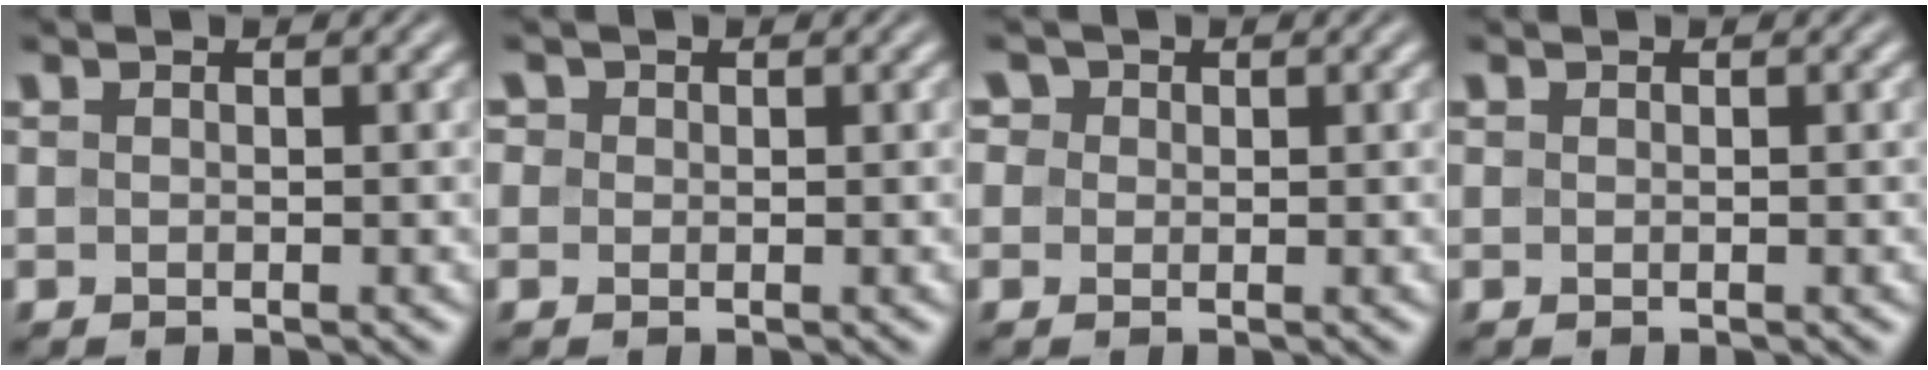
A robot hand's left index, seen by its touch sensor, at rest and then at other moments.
{"total": 1.1, "force": [0.5, 1.0, 0.3], "torque": [0.000, 0.001, -0.006]}
{"total": 2.5, "force": [1.3, 2.0, 0.9], "torque": [-0.021, 0.012, 0.002]}
{"total": 0.0}